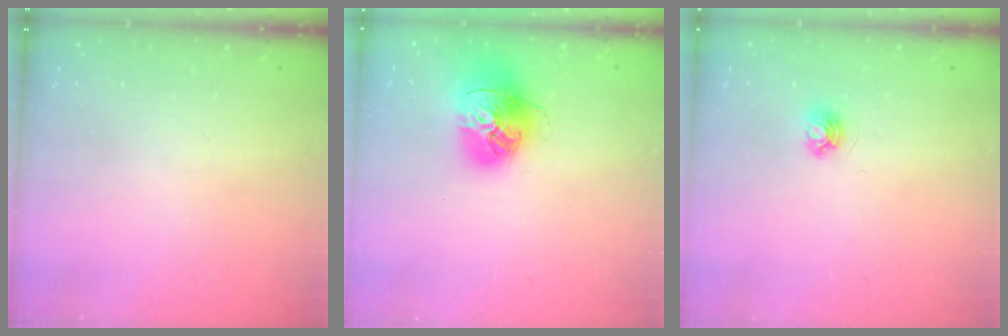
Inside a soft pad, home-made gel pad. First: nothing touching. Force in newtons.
{"total": 16.3, "press": 16.2, "slide": 1.6}
{"total": 3.7, "press": 3.7, "slide": 0.5}